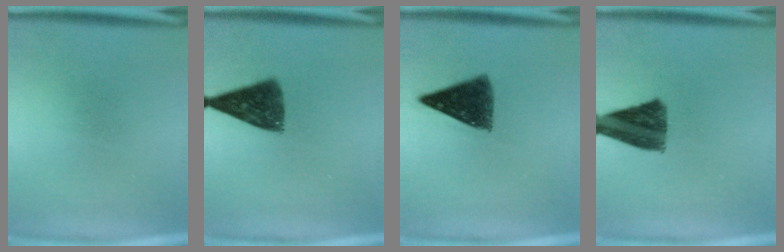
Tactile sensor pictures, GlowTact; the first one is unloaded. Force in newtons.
{"total": 9.0}
{"total": 9.5}
{"total": 10.3}